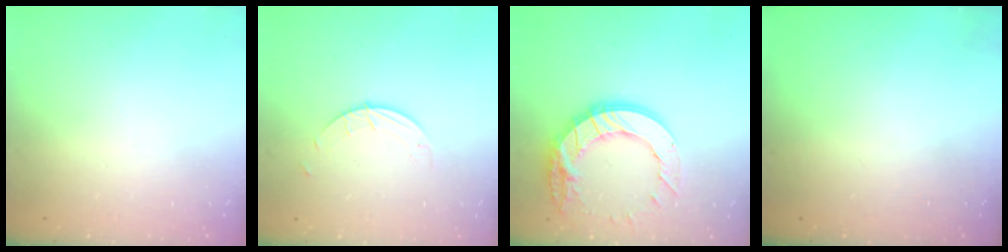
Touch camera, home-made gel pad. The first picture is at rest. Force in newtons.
{"total": 1.9, "press": 1.9, "slide": 0.1}
{"total": 15.9, "press": 15.9, "slide": 1.3}
{"total": 0.0}